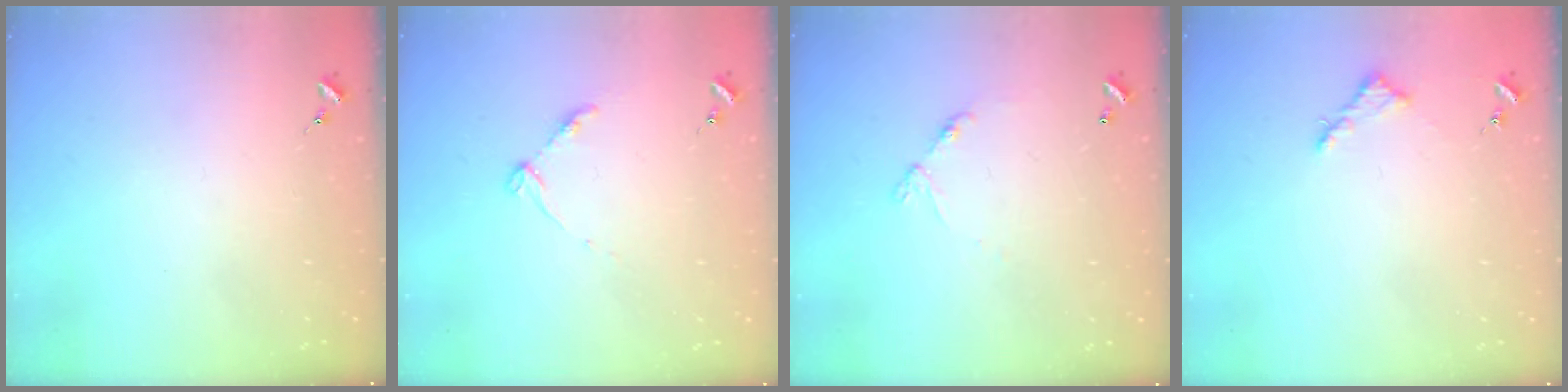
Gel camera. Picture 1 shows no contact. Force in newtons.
{"total": 5.6, "press": 5.5, "slide": 0.7}
{"total": 6.8, "press": 6.8, "slide": 0.5}
{"total": 5.6, "press": 5.6, "slide": 0.6}